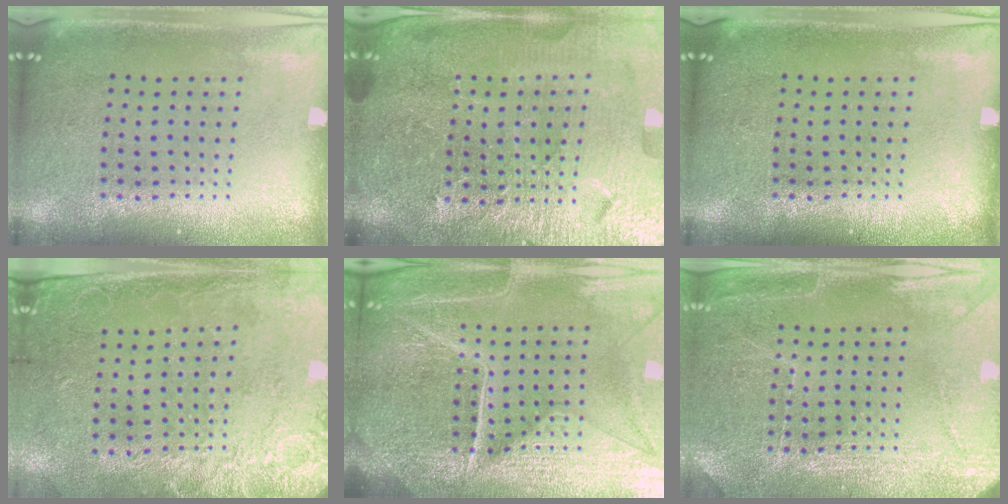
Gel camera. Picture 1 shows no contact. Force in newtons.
{"total": 5.3, "press": 4.9, "slide": 2.2}
{"total": 0.0}
{"total": 2.6, "press": 2.0, "slide": 1.7}
{"total": 6.3, "press": 5.6, "slide": 2.8}
{"total": 2.9, "press": 2.9, "slide": 0.3}